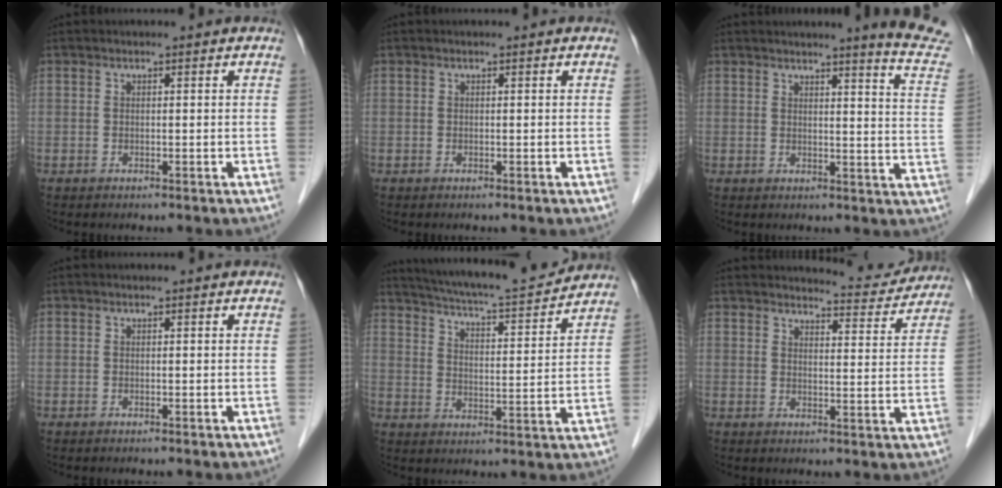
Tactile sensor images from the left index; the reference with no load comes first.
{"total": 0.0}
{"total": 10.5, "force": [10.0, -1.4, 3.1], "torque": [-0.028, -0.083, 0.091]}
{"total": 0.0}
{"total": 16.2, "force": [15.0, 1.0, 5.8], "torque": [-0.104, -0.002, 0.221]}
{"total": 7.8, "force": [7.7, 0.8, 0.2], "torque": [0.001, -0.017, 0.089]}